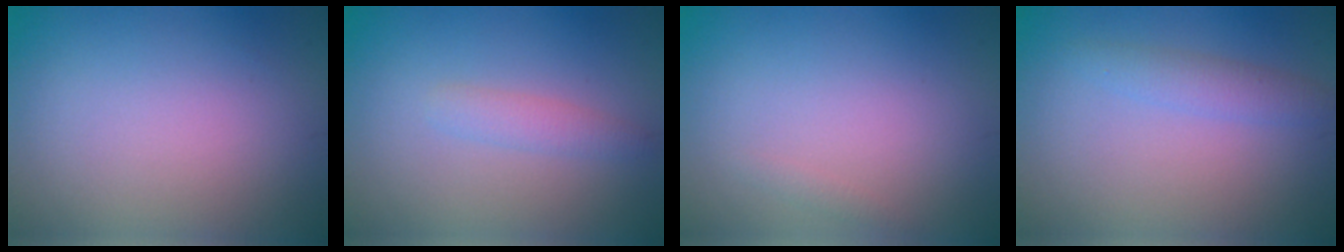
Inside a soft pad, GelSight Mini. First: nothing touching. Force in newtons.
{"total": 1.6, "press": 1.6, "slide": 0.1}
{"total": 0.6, "press": 0.6, "slide": 0.0}
{"total": 2.0, "press": 2.0, "slide": 0.2}